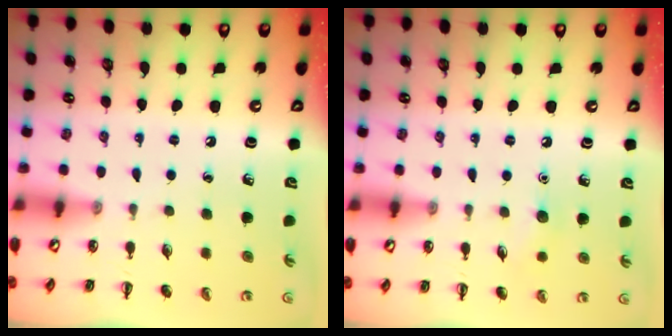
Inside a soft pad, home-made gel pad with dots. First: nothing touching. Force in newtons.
{"total": 5.6, "press": 5.4, "slide": 1.5}